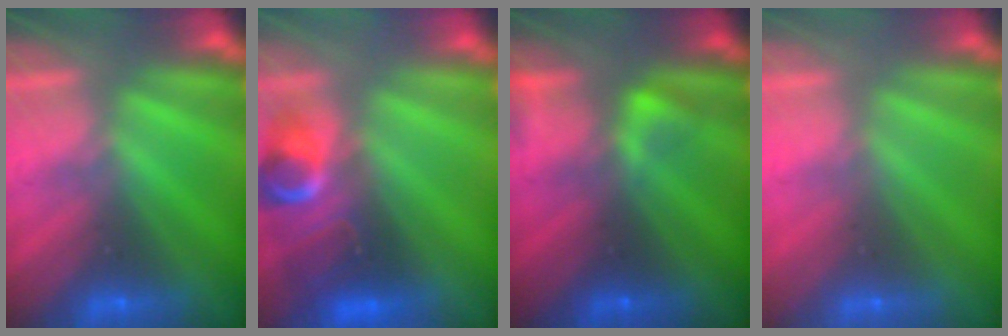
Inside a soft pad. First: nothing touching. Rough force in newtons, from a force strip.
{"total": 6.2}
{"total": 2.4}
{"total": 2.8}